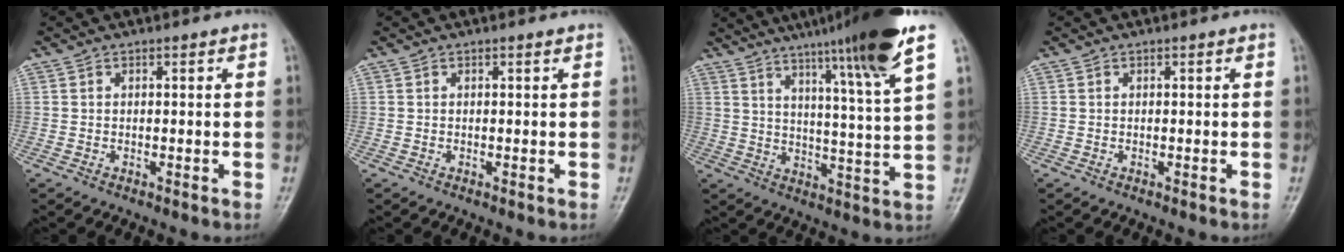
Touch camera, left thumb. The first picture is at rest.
{"total": 0.0}
{"total": 17.2, "force": [11.1, -0.4, 13.1], "torque": [-0.192, -0.045, 0.160]}
{"total": 0.0}